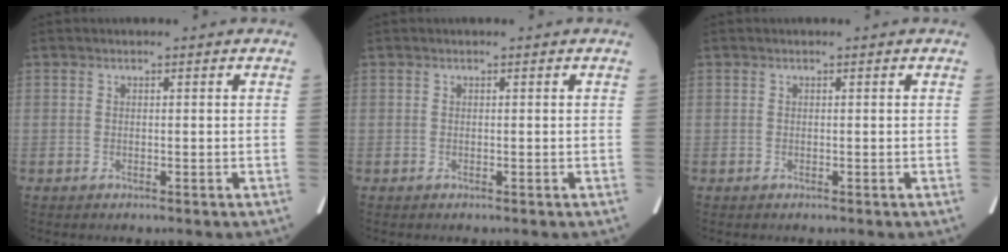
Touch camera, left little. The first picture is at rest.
{"total": 0.0}
{"total": 0.0}